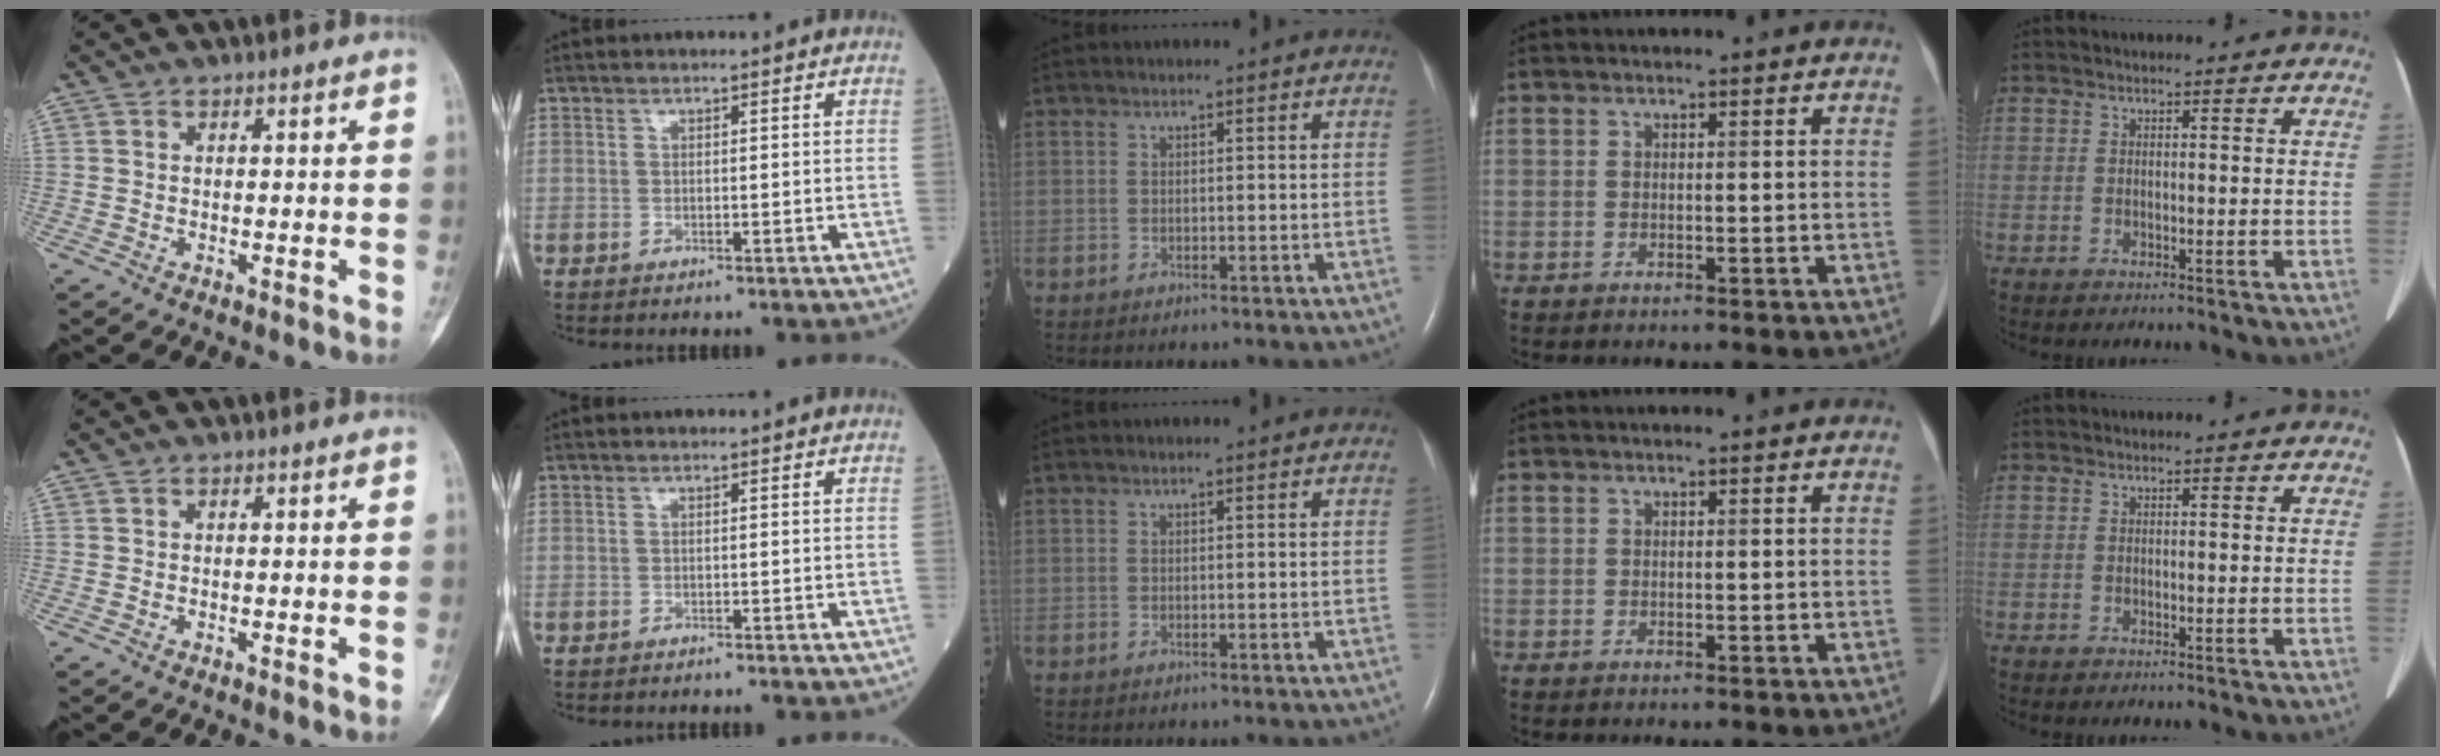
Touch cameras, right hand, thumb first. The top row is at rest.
{"index": {"total": 0.7, "force": [-0.7, 0.1, 0.3], "torque": [-0.006, -0.001, -0.011]}}